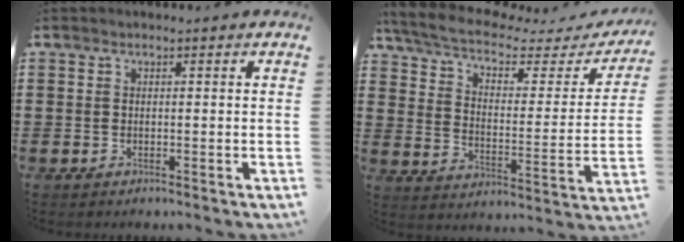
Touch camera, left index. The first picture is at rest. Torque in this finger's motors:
{"motor_torque": [2.14, 0.00, 0.81, 0.06]}